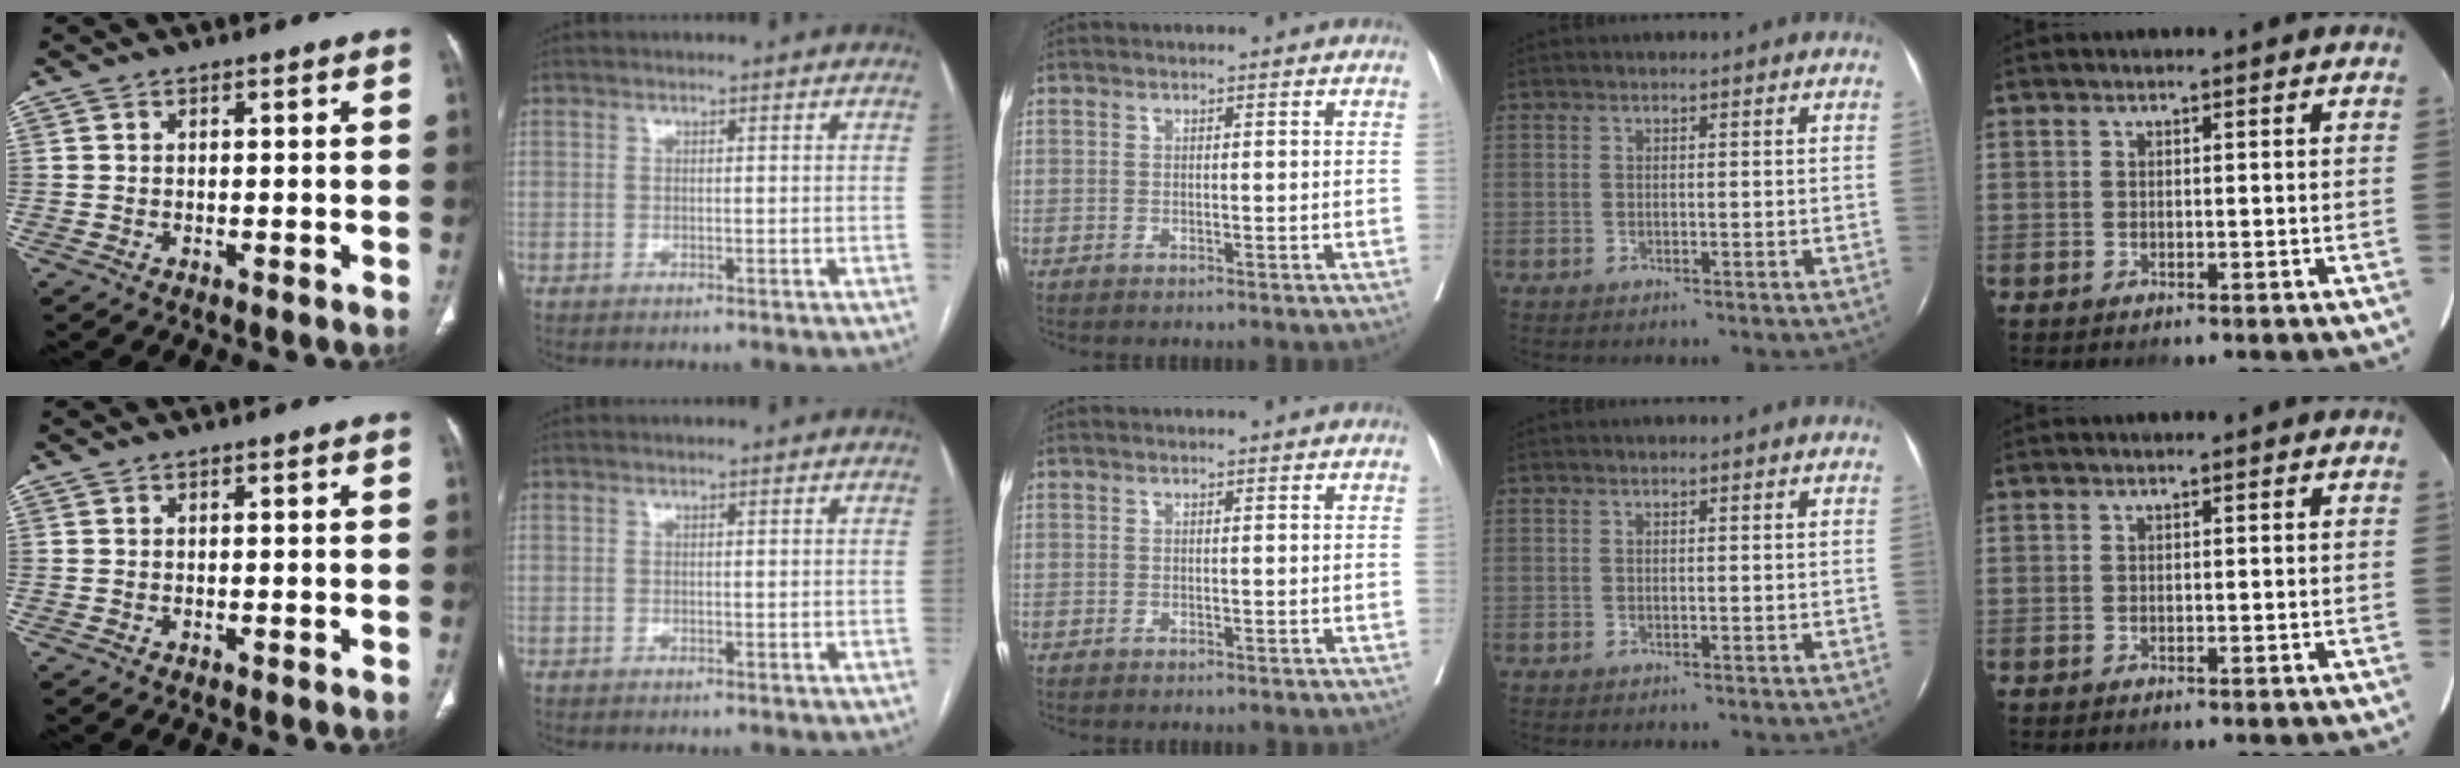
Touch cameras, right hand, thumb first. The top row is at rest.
{}